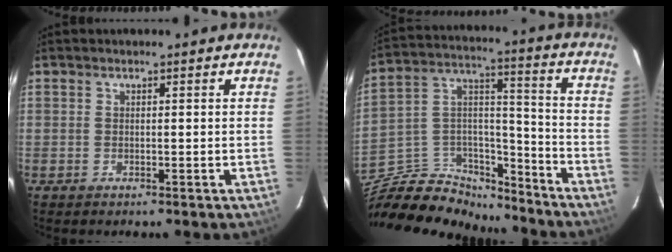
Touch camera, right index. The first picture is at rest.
{"total": 20.1, "force": [-15.7, 10.1, 7.6], "torque": [-0.177, 0.059, -0.250]}